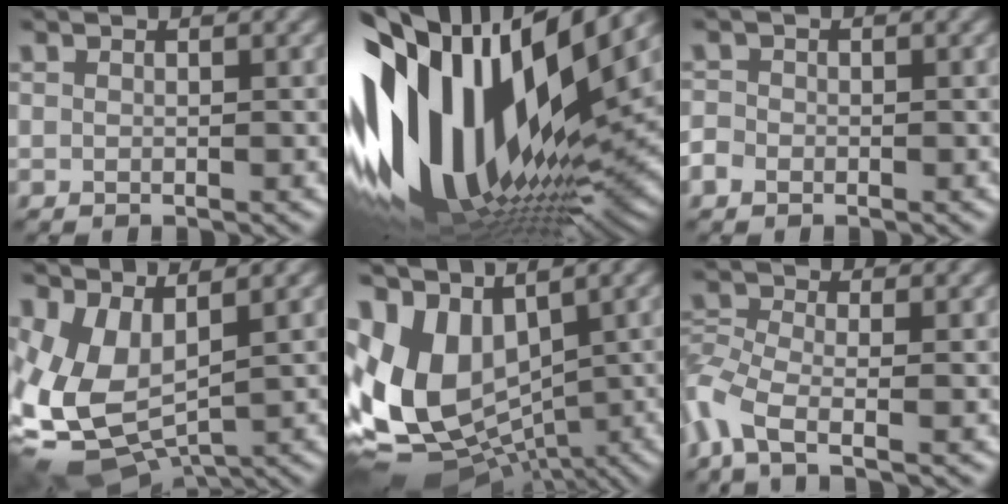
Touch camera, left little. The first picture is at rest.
{"total": 17.9, "force": [2.2, 8.6, 15.5], "torque": [-0.286, 0.005, 0.029]}
{"total": 1.2, "force": [-0.7, 0.9, 0.4], "torque": [-0.006, 0.002, -0.019]}
{"total": 7.4, "force": [-0.4, 4.3, 6.1], "torque": [-0.139, -0.024, 0.001]}
{"total": 11.6, "force": [0.7, 7.9, 8.5], "torque": [-0.185, -0.015, 0.015]}
{"total": 4.6, "force": [-2.6, 1.7, 3.4], "torque": [-0.089, -0.007, -0.070]}